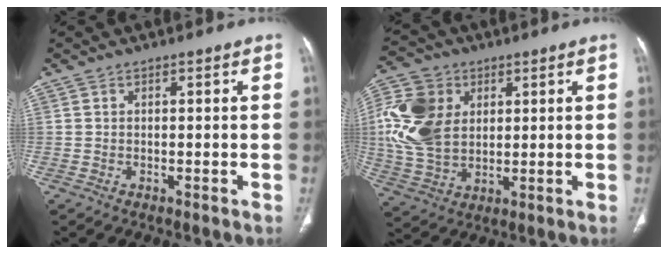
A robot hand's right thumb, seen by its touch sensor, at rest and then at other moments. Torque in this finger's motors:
{"motor_torque": [0.13, 0.21, 0.12, 0.16, 0.38]}